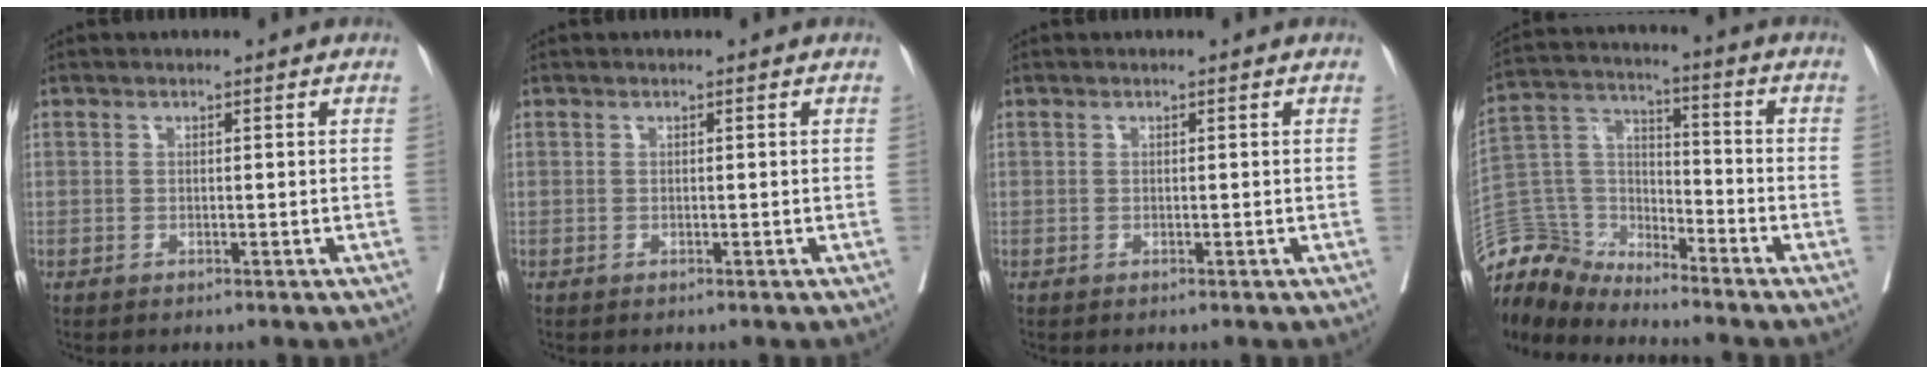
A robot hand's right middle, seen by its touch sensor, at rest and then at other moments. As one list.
[{"total": 0.0}, {"total": 0.0}, {"total": 9.9, "force": [-9.6, 1.9, -0.9], "torque": [0.016, 0.050, -0.194]}]